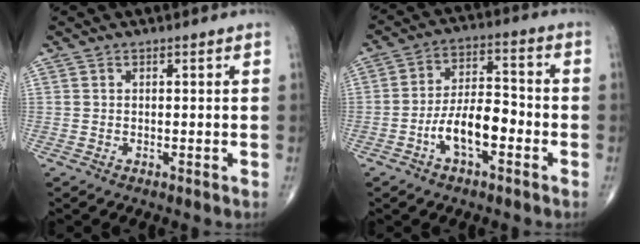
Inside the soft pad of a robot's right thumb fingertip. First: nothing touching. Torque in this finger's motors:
{"motor_torque": [1.43, 1.27, 1.15, -0.23, 0.12]}